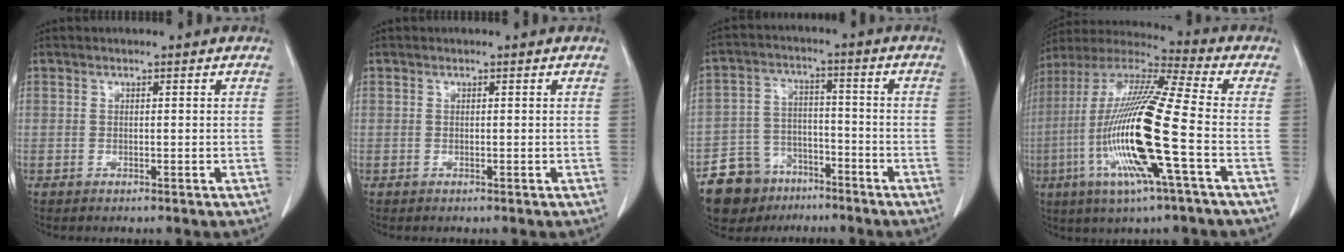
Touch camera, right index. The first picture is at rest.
{"total": 0.0}
{"total": 10.2, "force": [-7.2, 6.9, 2.0], "torque": [-0.047, 0.023, -0.119]}
{"total": 19.7, "force": [-4.8, 0.4, 19.1], "torque": [-0.399, -0.017, -0.101]}